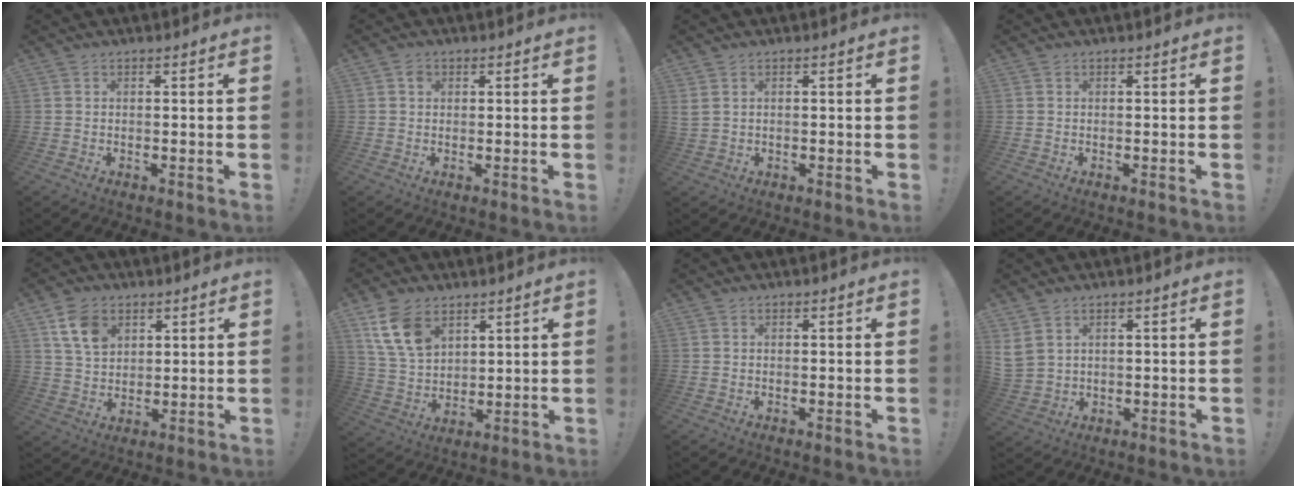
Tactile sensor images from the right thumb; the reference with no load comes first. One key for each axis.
{"total": 1.4, "fx": 0.3, "fy": 1.3, "fz": 0.6, "tx": -0.010, "ty": 0.003, "tz": 0.005}
{"total": 1.7, "fx": 0.9, "fy": 1.1, "fz": 1.0, "tx": -0.021, "ty": 0.005, "tz": 0.017}
{"total": 0.0}
{"total": 10.3, "fx": 5.0, "fy": 7.4, "fz": 5.1, "tx": -0.083, "ty": -0.011, "tz": 0.100}
{"total": 12.7, "fx": 6.8, "fy": 8.5, "fz": 6.6, "tx": -0.121, "ty": -0.018, "tz": 0.137}
{"total": 0.0}
{"total": 4.8, "fx": 2.6, "fy": 3.4, "fz": 2.2, "tx": -0.060, "ty": -0.007, "tz": 0.052}